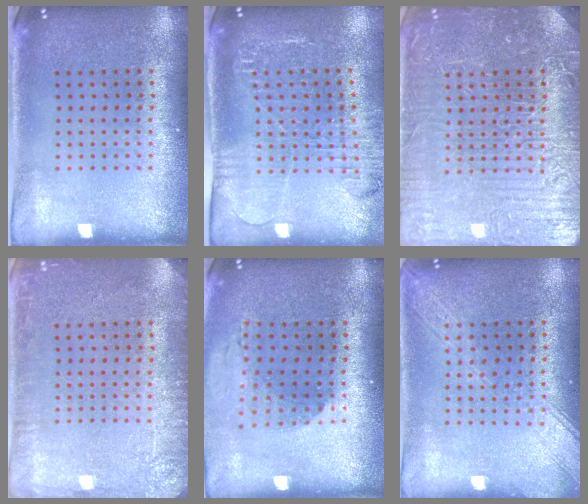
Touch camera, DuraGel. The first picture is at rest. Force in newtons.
{"total": 1.9, "press": 1.9, "slide": 0.1}
{"total": 7.6, "press": 7.6, "slide": 0.9}
{"total": 2.9, "press": 2.9, "slide": 0.4}
{"total": 1.3, "press": 1.3, "slide": 0.4}
{"total": 2.0, "press": 2.0, "slide": 0.3}